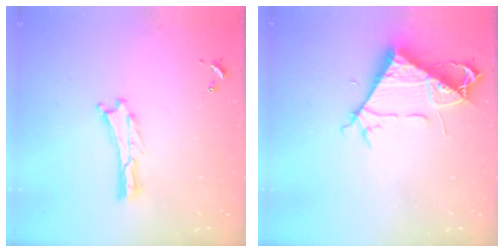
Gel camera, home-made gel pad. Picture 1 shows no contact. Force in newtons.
{"total": 7.9, "press": 7.9, "slide": 0.7}